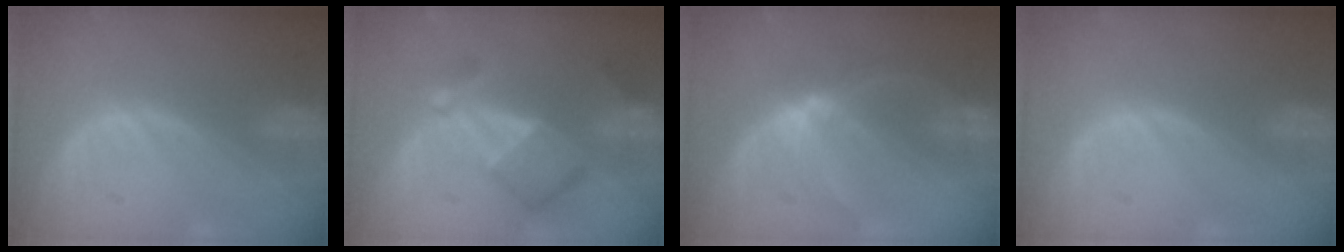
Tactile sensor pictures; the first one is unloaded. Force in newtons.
{"total": 7.5, "press": 6.5, "slide": 3.7}
{"total": 5.2, "press": 5.1, "slide": 0.9}
{"total": 0.0}